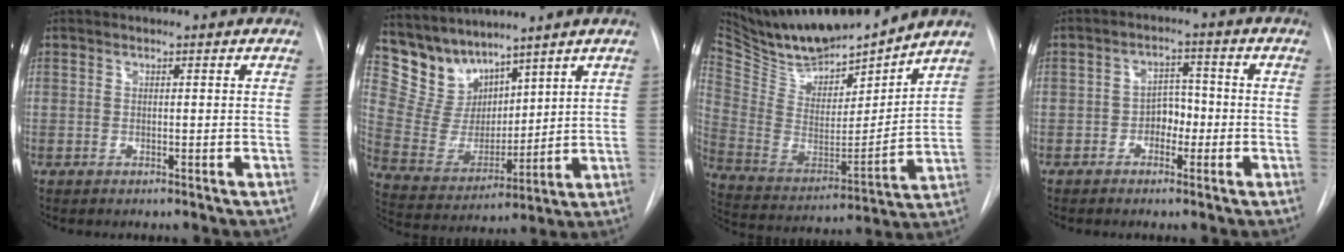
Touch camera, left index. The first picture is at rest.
{"total": 9.2, "force": [8.4, 3.7, 1.0], "torque": [-0.046, 0.019, 0.186]}
{"total": 21.4, "force": [19.3, 4.5, 8.1], "torque": [-0.160, -0.016, 0.336]}
{"total": 3.5, "force": [-1.2, 2.5, 2.2], "torque": [-0.029, 0.012, -0.023]}